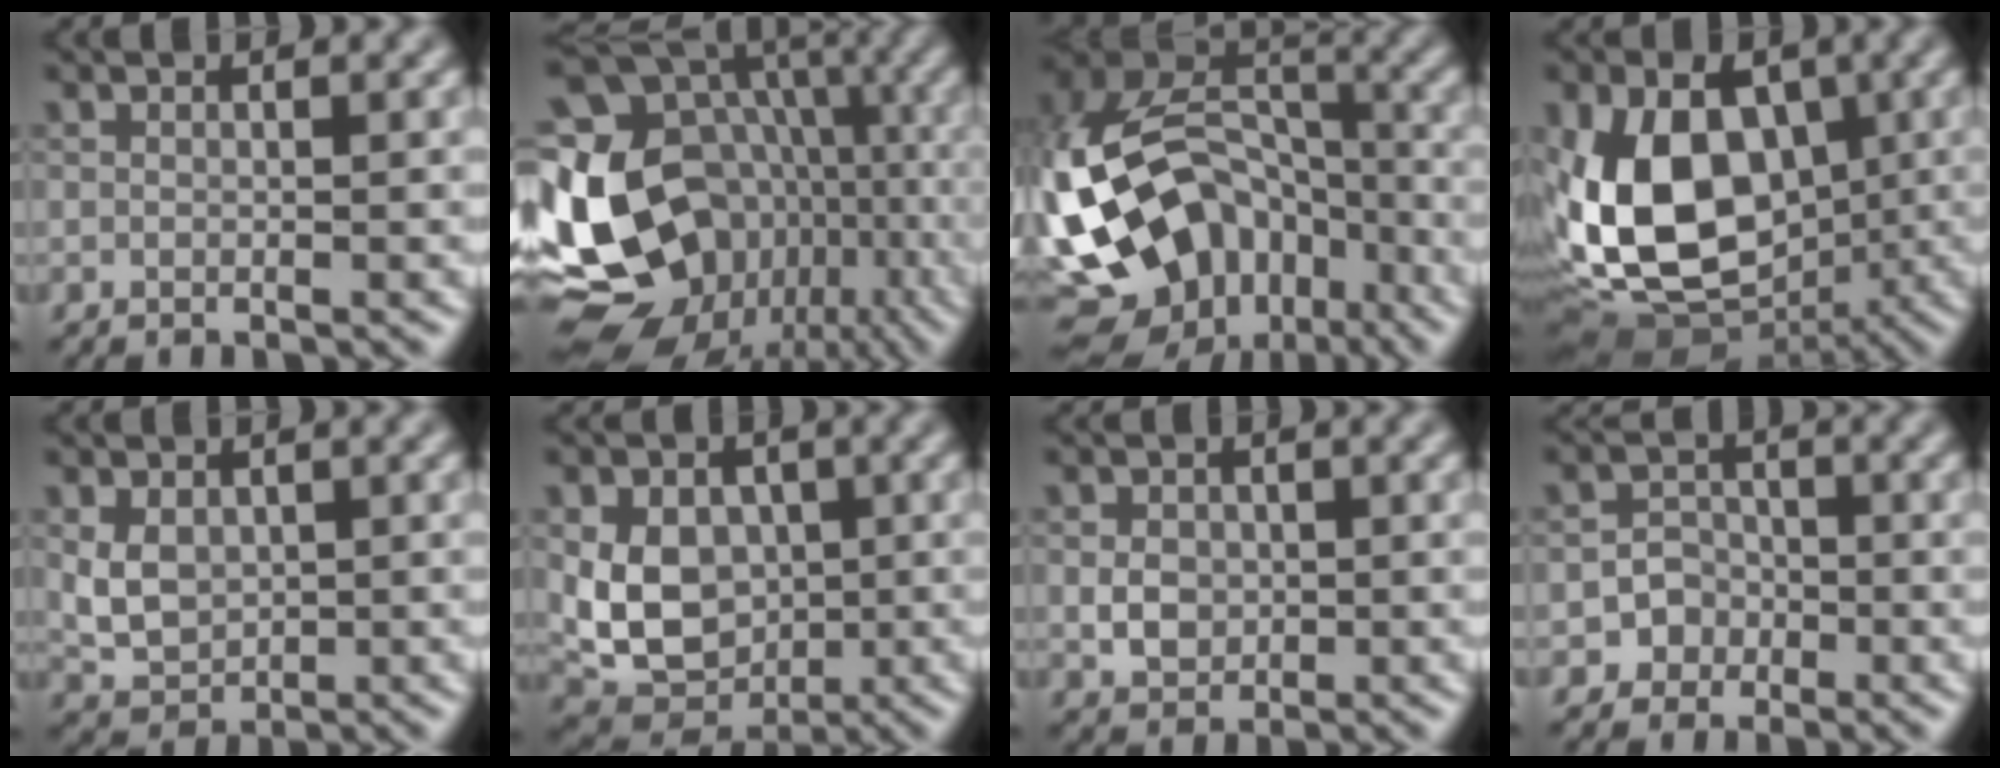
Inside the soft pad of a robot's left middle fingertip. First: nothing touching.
{"total": 19.9, "force": [-4.4, 16.2, 10.6], "torque": [-0.197, 0.013, -0.054]}
{"total": 16.2, "force": [-6.6, 11.5, 9.4], "torque": [-0.197, 0.012, -0.110]}
{"total": 14.3, "force": [-1.0, 9.7, 10.5], "torque": [-0.206, -0.006, -0.027]}
{"total": 3.4, "force": [0.4, 2.6, 2.2], "torque": [-0.047, -0.005, 0.011]}
{"total": 7.2, "force": [0.1, 5.6, 4.5], "torque": [-0.090, -0.012, 0.003]}
{"total": 2.4, "force": [-0.2, 2.0, 1.3], "torque": [-0.024, 0.000, -0.007]}
{"total": 2.5, "force": [-1.2, 2.2, 0.3], "torque": [0.018, 0.013, -0.029]}